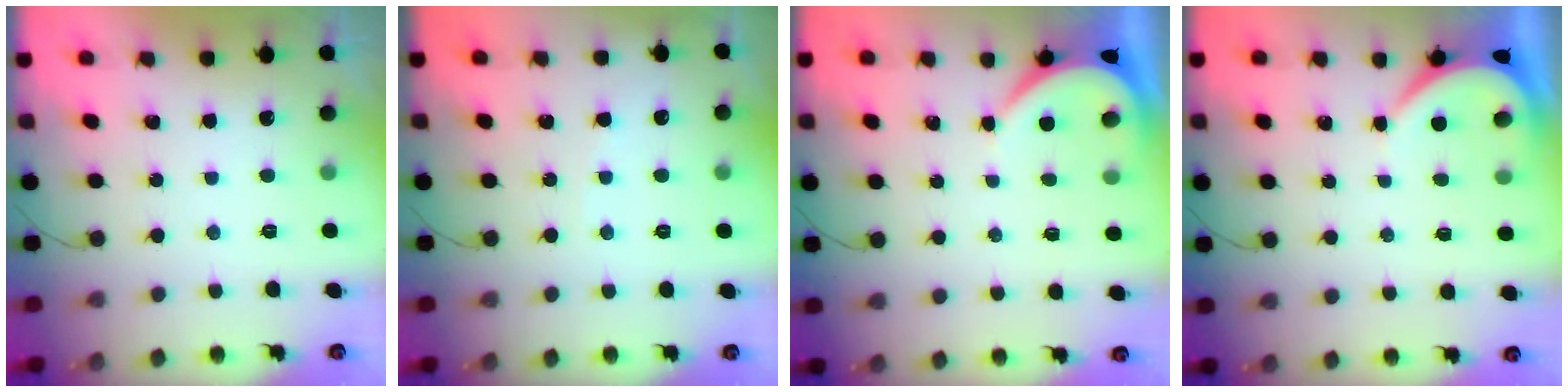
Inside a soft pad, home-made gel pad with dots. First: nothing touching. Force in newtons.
{"total": 2.0, "press": 2.0, "slide": 0.2}
{"total": 3.9, "press": 3.9, "slide": 0.5}
{"total": 3.9, "press": 3.9, "slide": 0.6}